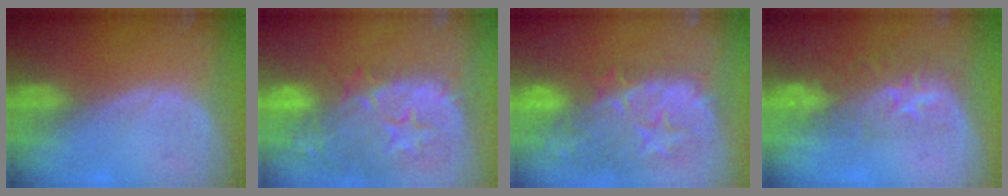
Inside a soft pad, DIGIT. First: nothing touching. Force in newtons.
{"total": 15.1, "press": 12.0, "slide": 9.1}
{"total": 12.9, "press": 11.5, "slide": 5.8}
{"total": 8.7, "press": 7.1, "slide": 5.0}